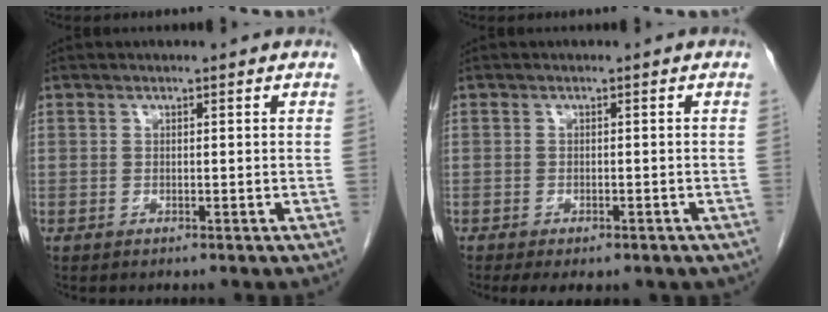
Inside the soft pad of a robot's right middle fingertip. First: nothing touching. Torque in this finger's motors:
{"motor_torque": [1.19, -0.95, 0.21, 0.09]}